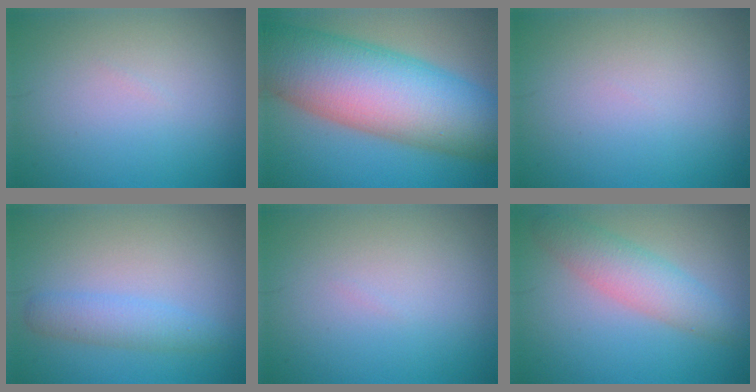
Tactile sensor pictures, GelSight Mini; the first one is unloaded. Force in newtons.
{"total": 14.3, "press": 14.3, "slide": 0.2}
{"total": 0.0}
{"total": 2.5, "press": 2.5, "slide": 0.0}
{"total": 0.0}
{"total": 3.9, "press": 3.9, "slide": 0.1}